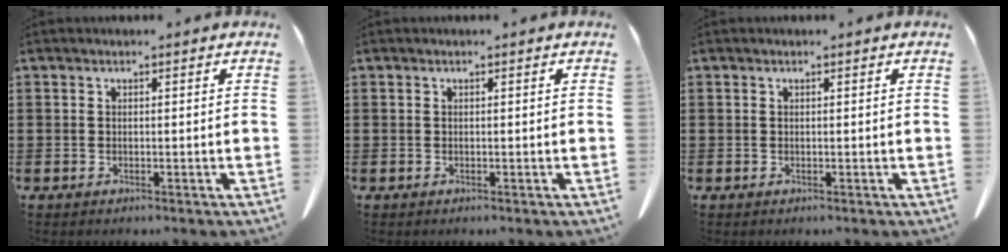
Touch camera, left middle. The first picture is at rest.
{"total": 0.0}
{"total": 0.0}